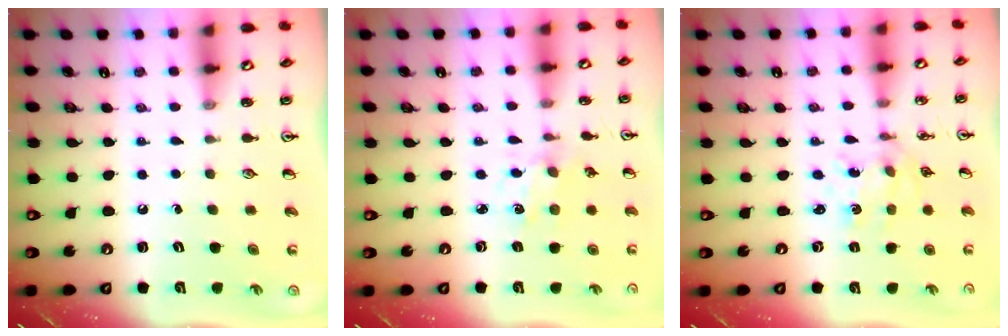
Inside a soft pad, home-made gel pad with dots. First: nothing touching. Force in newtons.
{"total": 1.2, "press": 1.1, "slide": 0.3}
{"total": 1.9, "press": 1.8, "slide": 0.8}